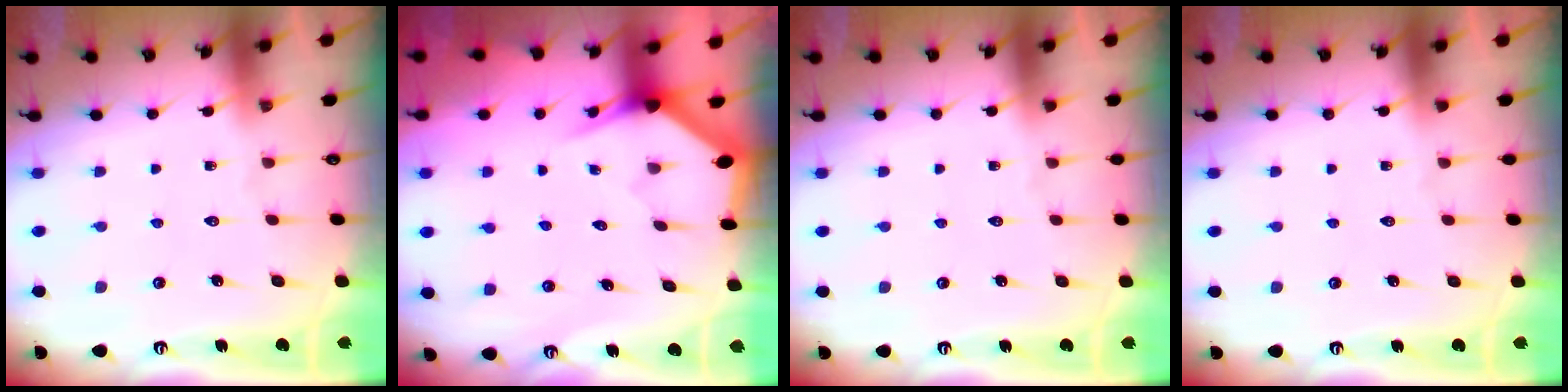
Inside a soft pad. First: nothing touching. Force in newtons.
{"total": 2.9, "press": 2.9, "slide": 0.0}
{"total": 0.0}
{"total": 0.0}